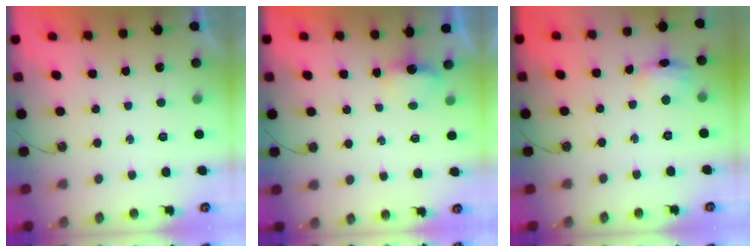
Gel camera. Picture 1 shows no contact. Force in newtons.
{"total": 3.2, "press": 3.2, "slide": 0.5}
{"total": 7.1, "press": 7.0, "slide": 1.1}